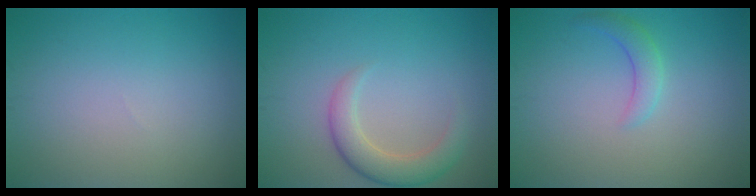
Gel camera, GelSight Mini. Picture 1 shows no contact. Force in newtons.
{"total": 3.5, "press": 3.5, "slide": 0.4}
{"total": 1.9, "press": 1.9, "slide": 0.1}